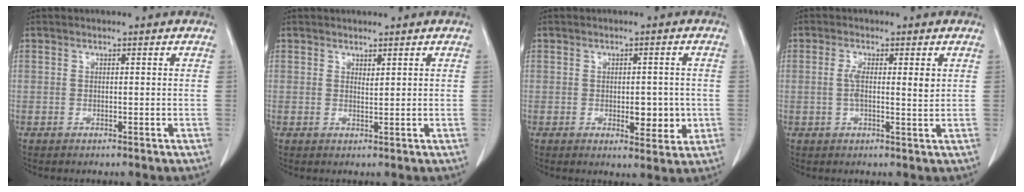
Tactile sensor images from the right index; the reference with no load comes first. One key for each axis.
{"total": 0.8, "fx": 0.6, "fy": 0.1, "fz": 0.4, "tx": -0.008, "ty": -0.008, "tz": 0.012}
{"total": 4.9, "fx": -0.7, "fy": 2.4, "fz": 4.2, "tx": -0.048, "ty": -0.004, "tz": -0.002}
{"total": 4.2, "fx": 0.8, "fy": 1.0, "fz": 4.0, "tx": -0.072, "ty": 0.001, "tz": 0.010}